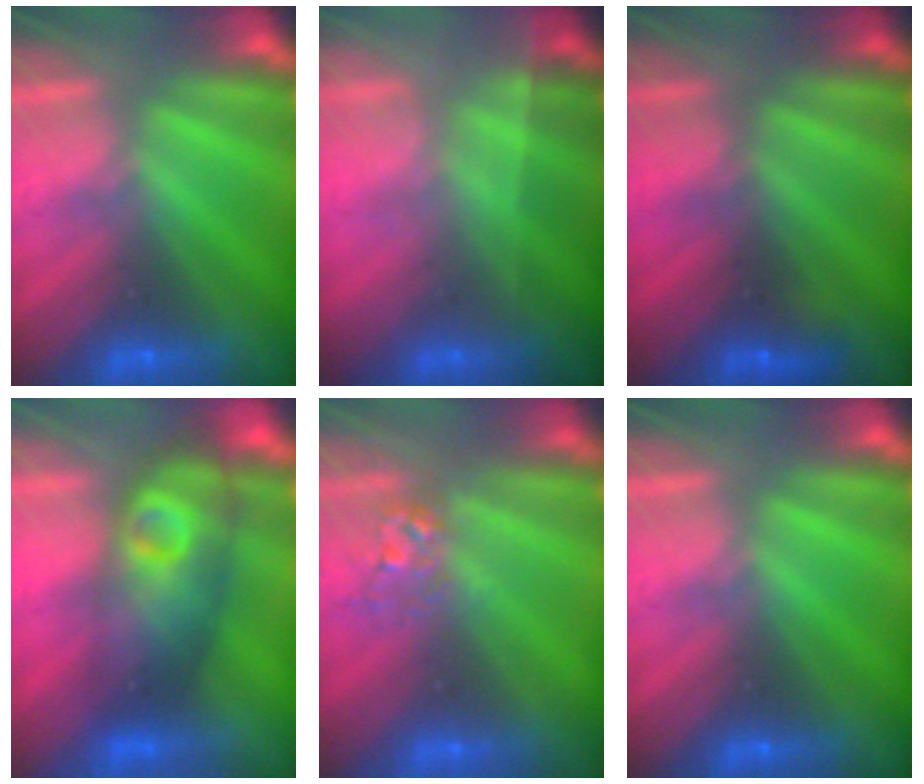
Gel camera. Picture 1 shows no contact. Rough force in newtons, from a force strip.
{"total": 1.8}
{"total": 1.5}
{"total": 4.0}
{"total": 2.7}
{"total": 0.0}